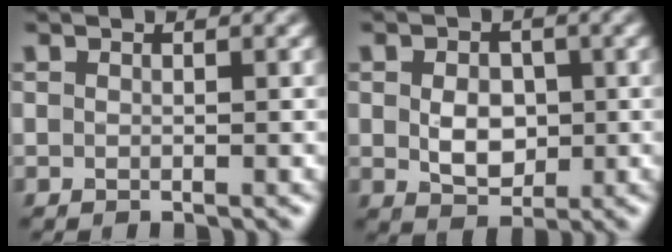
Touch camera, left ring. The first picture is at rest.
{"total": 3.5, "force": [0.0, 2.5, 2.4], "torque": [-0.044, -0.005, -0.001]}